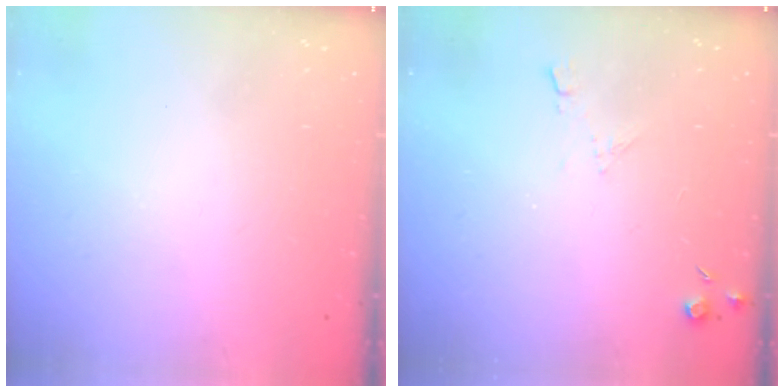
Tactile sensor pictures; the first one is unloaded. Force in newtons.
{"total": 6.5, "press": 6.4, "slide": 0.9}